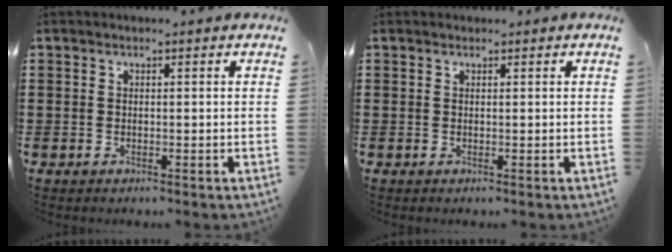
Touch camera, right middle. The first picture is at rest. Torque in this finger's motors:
{"motor_torque": [0.72, -0.66, 0.05, 0.00]}